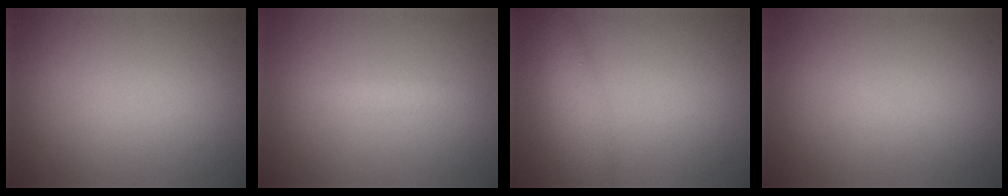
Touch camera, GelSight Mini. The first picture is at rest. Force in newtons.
{"total": 1.2, "press": 1.2, "slide": 0.0}
{"total": 2.8, "press": 2.8, "slide": 0.1}
{"total": 0.0}